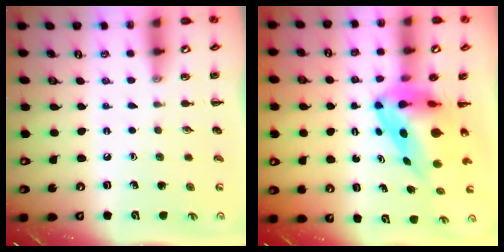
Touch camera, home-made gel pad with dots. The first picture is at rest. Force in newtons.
{"total": 7.5, "press": 7.1, "slide": 2.4}